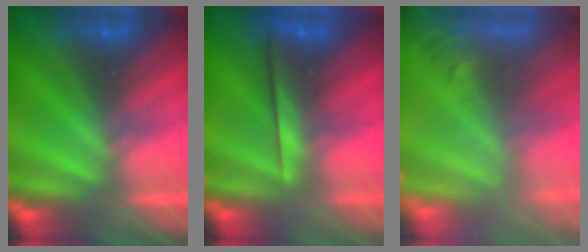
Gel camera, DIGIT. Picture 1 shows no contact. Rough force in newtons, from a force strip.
{"total": 2.2}
{"total": 7.0}